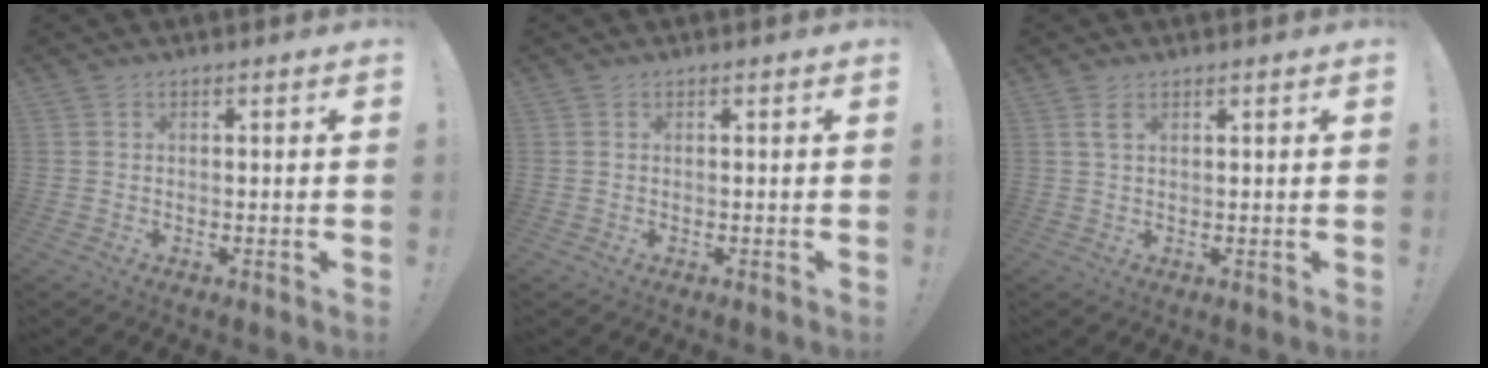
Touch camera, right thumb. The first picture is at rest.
{"total": 0.0}
{"total": 2.5, "force": [1.2, 1.0, 1.9], "torque": [-0.032, -0.001, 0.021]}